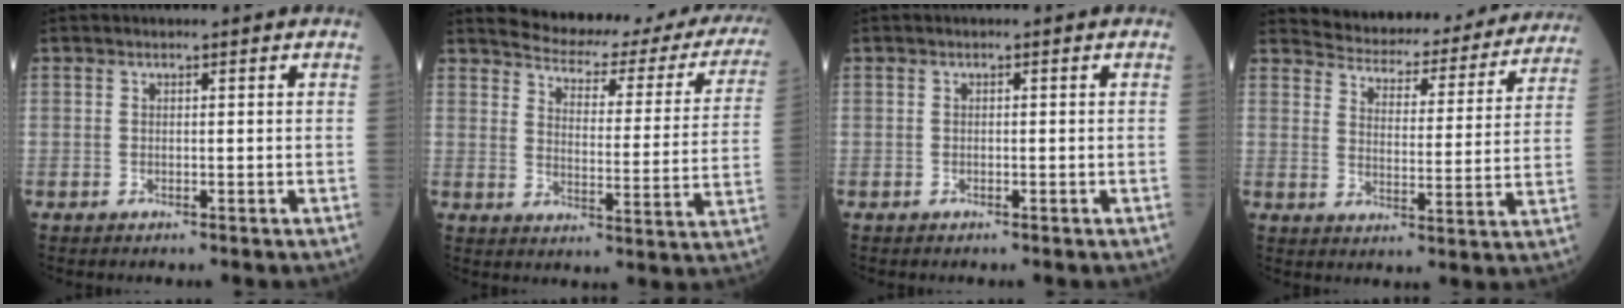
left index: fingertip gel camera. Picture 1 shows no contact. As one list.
[{"total": 22.9, "force": [20.8, 5.1, 8.1], "torque": [-0.096, -0.057, 0.235]}, {"total": 0.0}, {"total": 21.9, "force": [20.6, 5.2, 5.5], "torque": [-0.065, -0.036, 0.247]}]